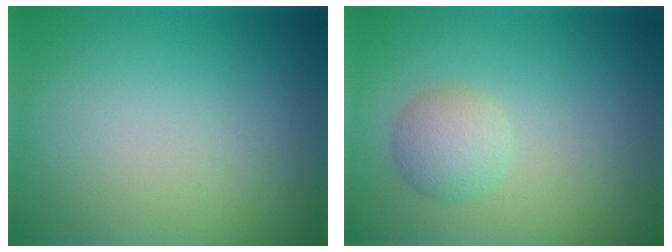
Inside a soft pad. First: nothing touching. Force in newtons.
{"total": 2.3, "press": 2.3, "slide": 0.0}